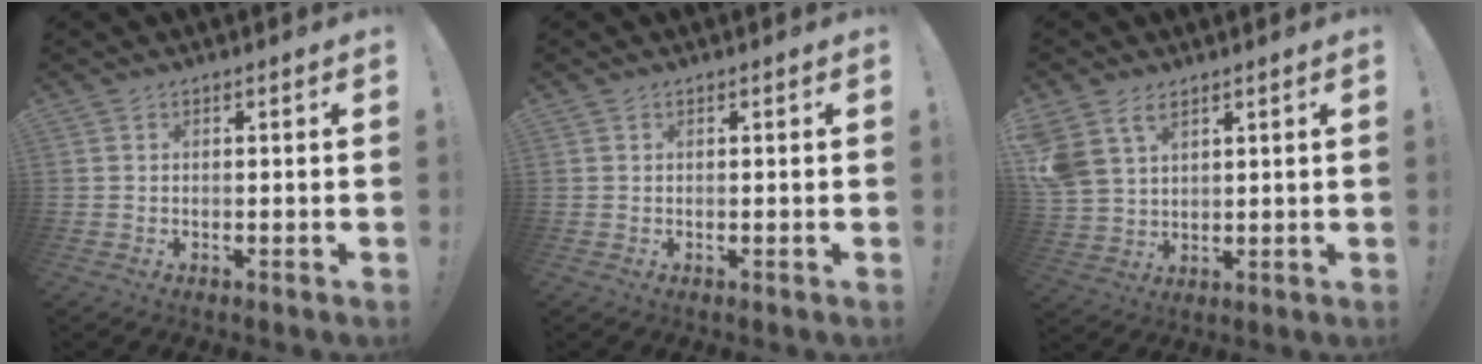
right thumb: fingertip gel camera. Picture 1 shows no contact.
{"total": 0.0}
{"total": 7.6, "force": [4.7, 4.9, 3.4], "torque": [-0.077, -0.017, 0.097]}